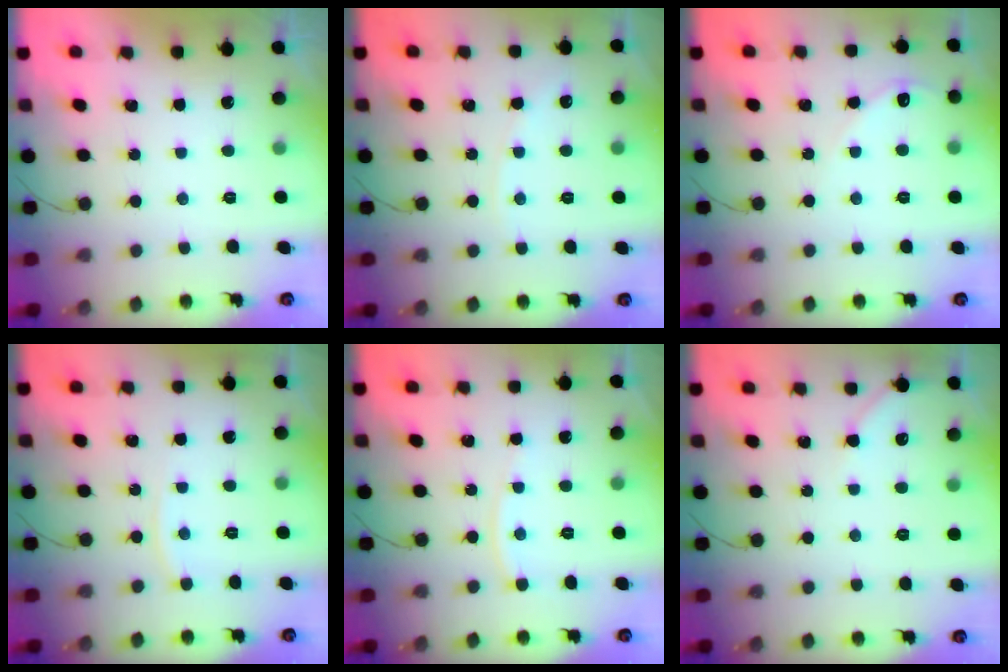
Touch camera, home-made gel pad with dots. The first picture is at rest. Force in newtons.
{"total": 3.4, "press": 3.4, "slide": 0.6}
{"total": 5.2, "press": 5.2, "slide": 0.6}
{"total": 3.9, "press": 3.8, "slide": 0.5}
{"total": 3.3, "press": 3.3, "slide": 0.4}
{"total": 3.4, "press": 3.3, "slide": 0.5}